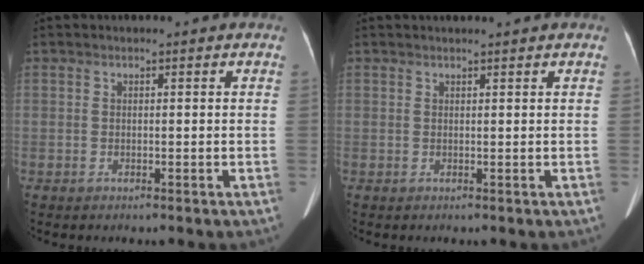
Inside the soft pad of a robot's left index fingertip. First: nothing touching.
{"total": 1.5, "force": [1.3, -0.3, 0.6], "torque": [-0.010, 0.010, 0.022]}